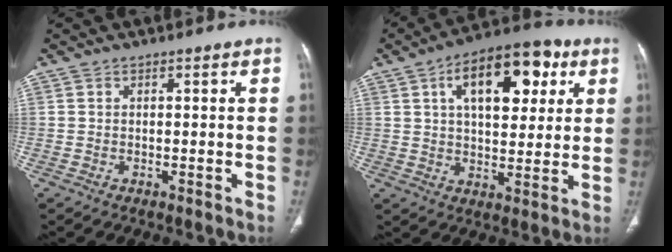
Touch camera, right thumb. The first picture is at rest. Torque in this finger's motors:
{"motor_torque": [0.59, 3.57, 1.21, -0.30, 0.11]}